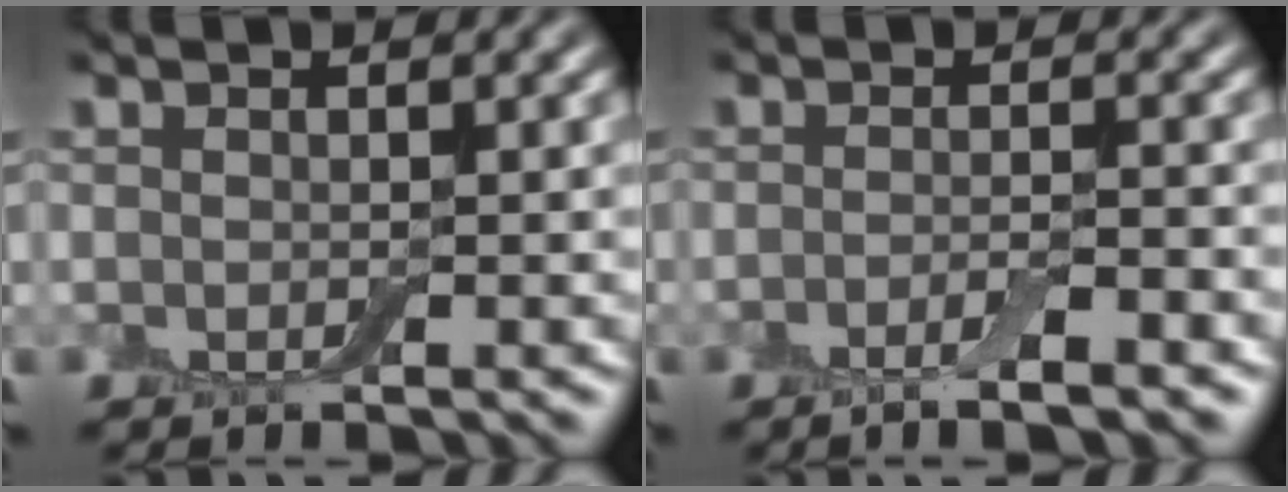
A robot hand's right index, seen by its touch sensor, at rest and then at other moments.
{"total": 2.9, "force": [-1.6, 0.5, 2.4], "torque": [-0.039, -0.002, -0.032]}